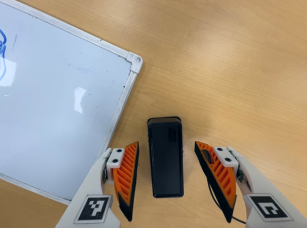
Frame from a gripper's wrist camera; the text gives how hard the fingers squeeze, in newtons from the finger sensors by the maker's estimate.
{"total": 0.0}